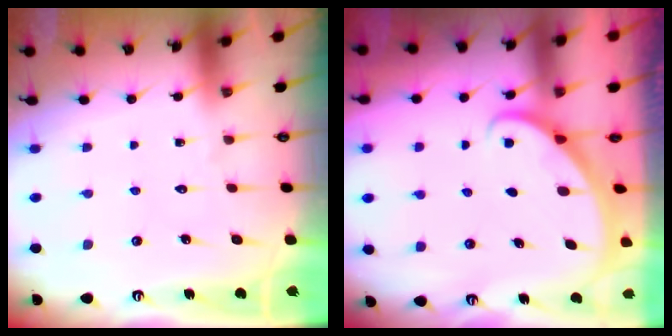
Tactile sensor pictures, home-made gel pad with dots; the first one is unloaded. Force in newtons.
{"total": 1.9, "press": 1.9, "slide": 0.1}